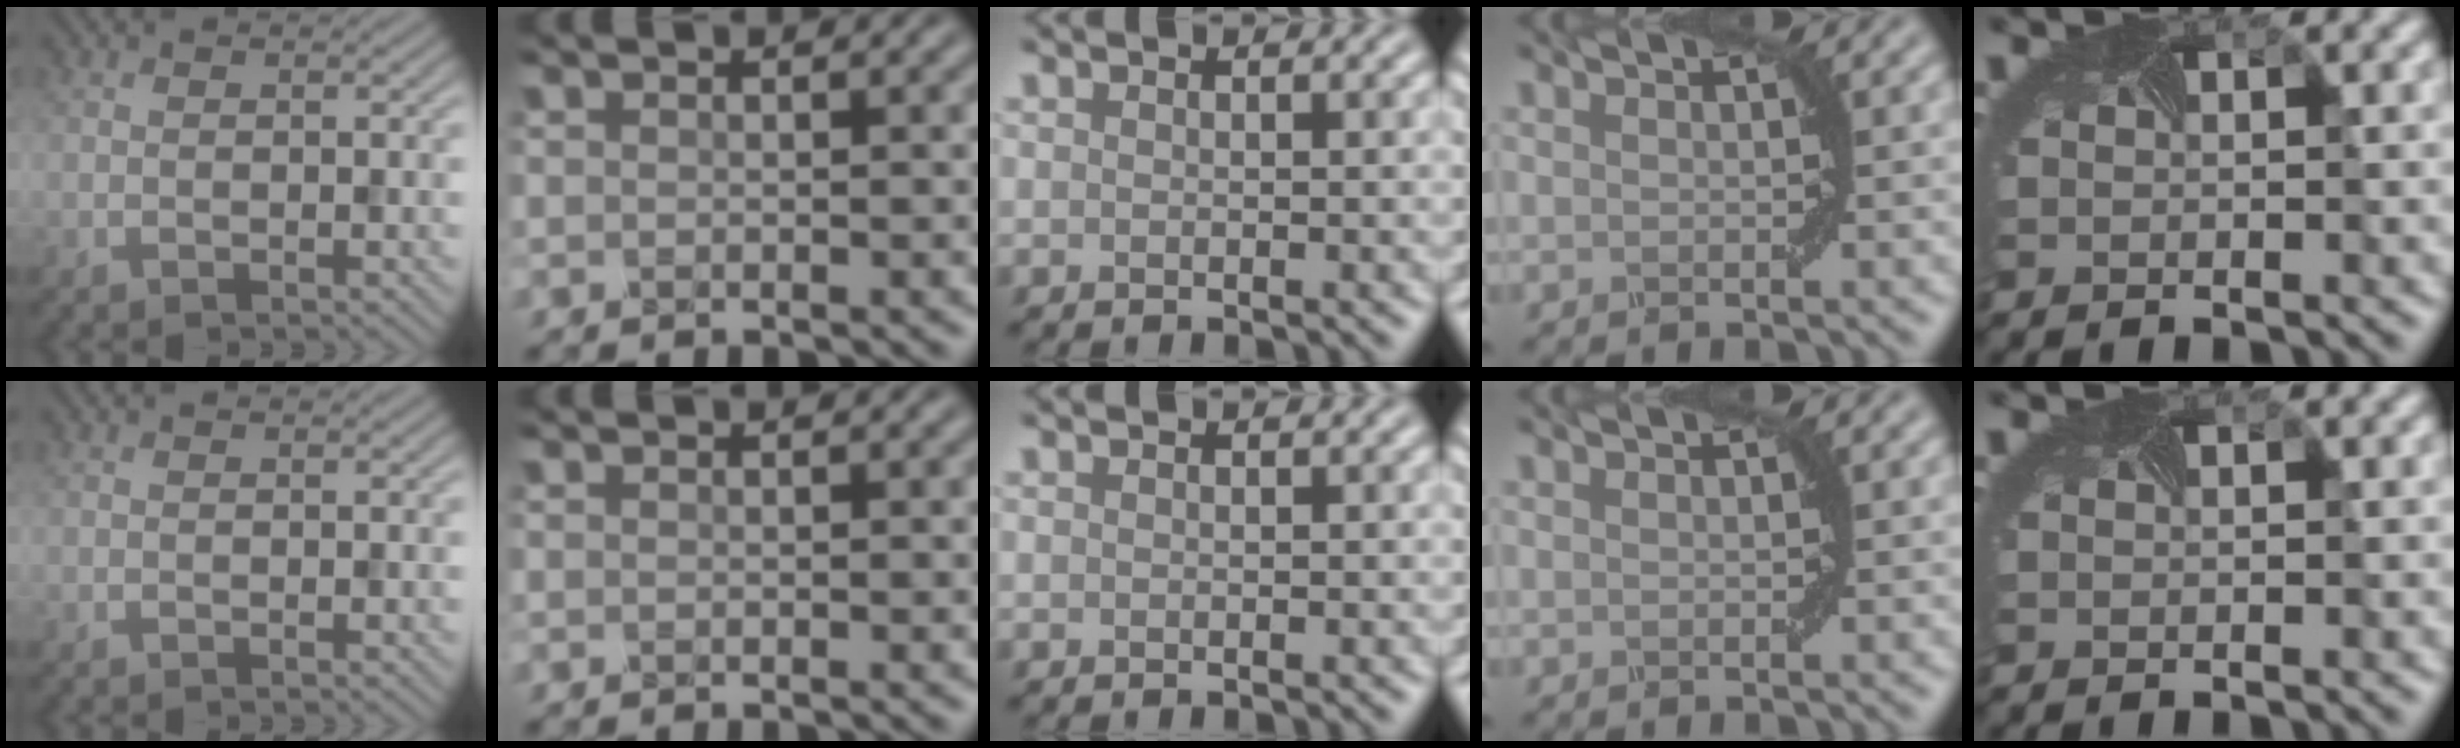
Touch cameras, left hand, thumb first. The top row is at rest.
{}